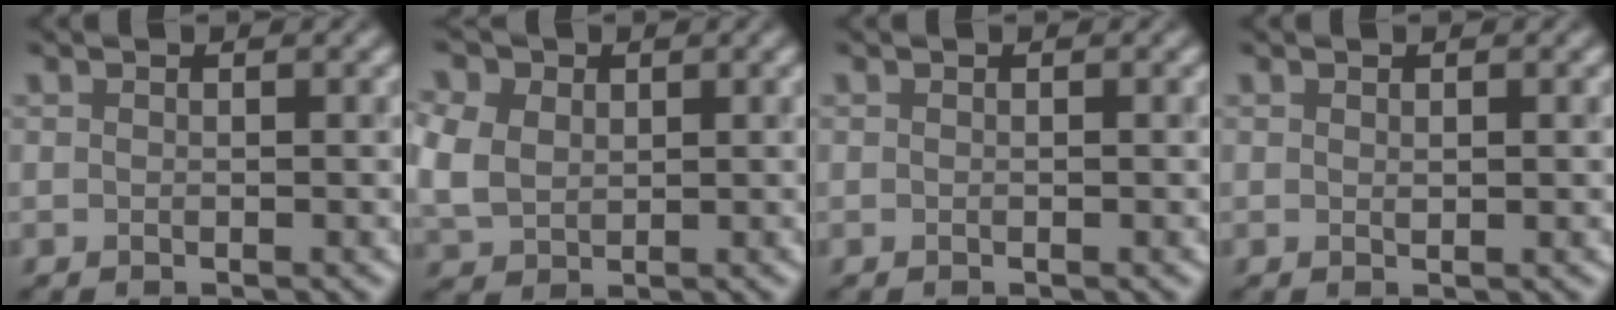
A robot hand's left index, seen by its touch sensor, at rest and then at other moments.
{"total": 7.3, "force": [2.3, 5.7, 4.0], "torque": [-0.117, 0.033, 0.039]}
{"total": 0.0}
{"total": 0.0}